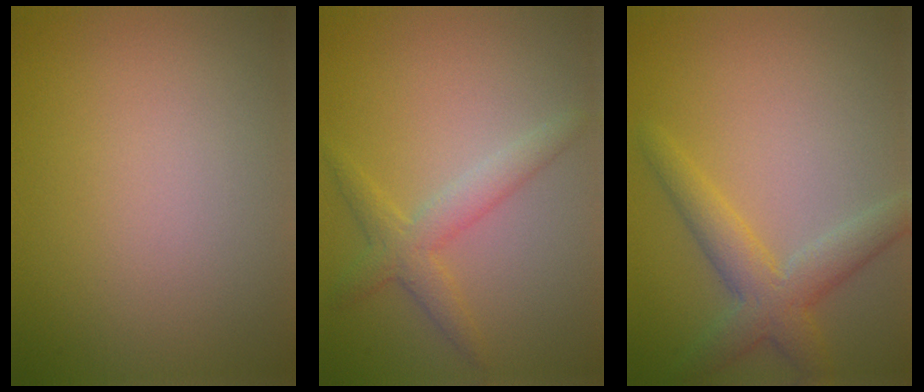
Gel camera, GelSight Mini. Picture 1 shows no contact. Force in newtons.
{"total": 2.9, "press": 2.9, "slide": 0.1}
{"total": 4.1, "press": 4.1, "slide": 0.2}